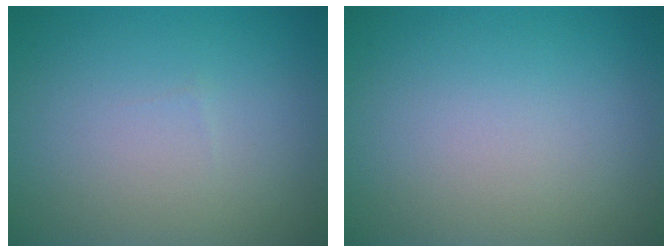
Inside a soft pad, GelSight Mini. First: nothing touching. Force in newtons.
{"total": 0.0}